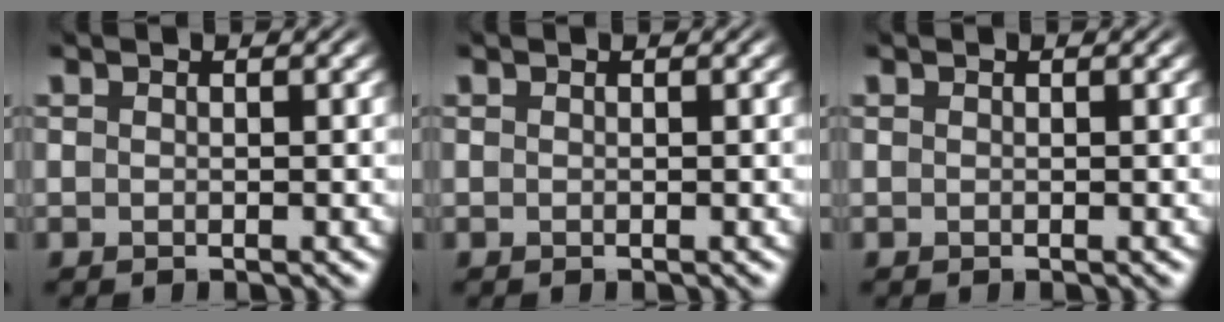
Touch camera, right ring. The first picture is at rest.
{"total": 0.0}
{"total": 0.0}